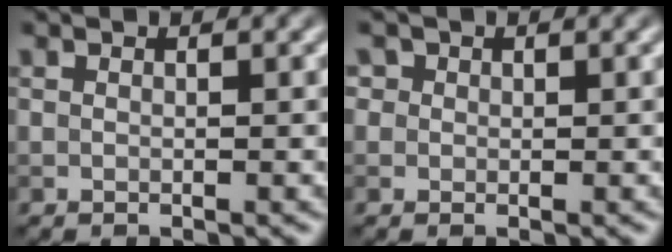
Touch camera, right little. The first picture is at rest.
{"total": 1.6, "force": [0.8, 1.3, 0.4], "torque": [-0.005, 0.001, 0.006]}